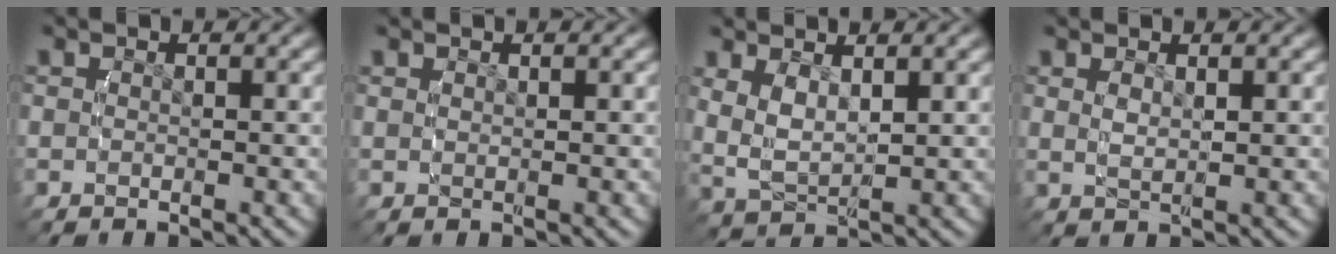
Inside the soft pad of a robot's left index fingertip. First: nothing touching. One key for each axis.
{"total": 0.7, "fx": 0.6, "fy": -0.2, "fz": 0.3, "tx": -0.004, "ty": -0.003, "tz": 0.014}
{"total": 5.0, "fx": 1.4, "fy": 3.4, "fz": 3.3, "tx": -0.088, "ty": -0.012, "tz": 0.031}
{"total": 1.8, "fx": 0.9, "fy": 0.3, "fz": 1.5, "tx": -0.027, "ty": 0.001, "tz": 0.020}